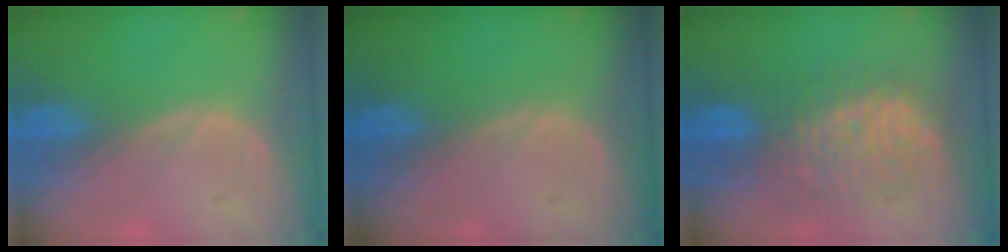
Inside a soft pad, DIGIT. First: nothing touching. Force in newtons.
{"total": 0.0}
{"total": 9.1, "press": 8.9, "slide": 1.7}